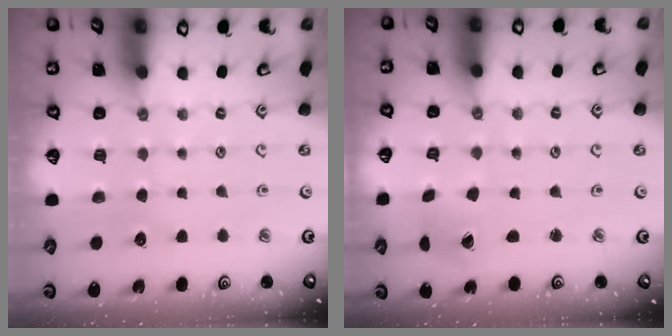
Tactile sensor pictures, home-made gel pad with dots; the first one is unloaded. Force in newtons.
{"total": 2.0, "press": 2.0, "slide": 0.3}